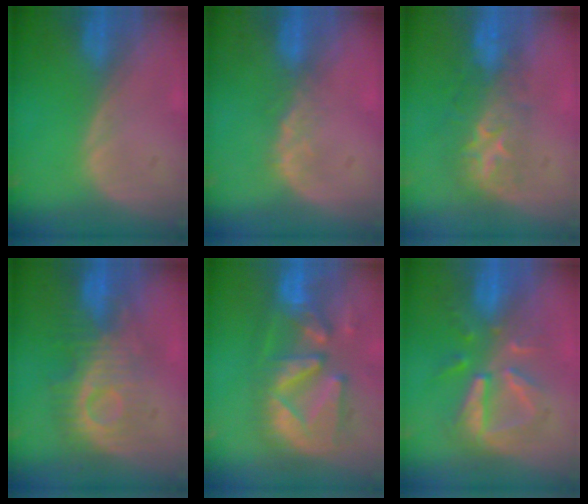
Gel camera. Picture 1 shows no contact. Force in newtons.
{"total": 2.6, "press": 2.1, "slide": 1.5}
{"total": 8.2, "press": 7.4, "slide": 3.7}
{"total": 8.8, "press": 8.7, "slide": 1.1}
{"total": 12.3, "press": 11.0, "slide": 5.6}
{"total": 8.0, "press": 8.0, "slide": 0.1}